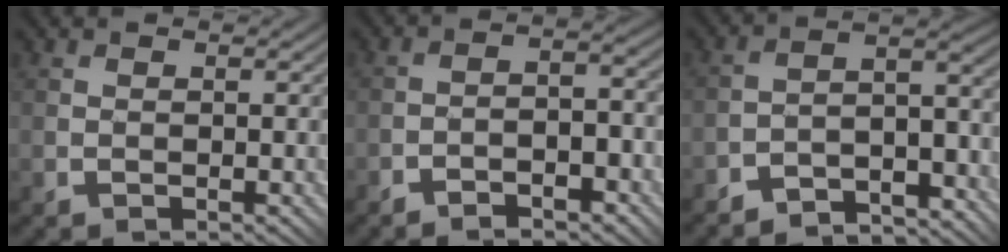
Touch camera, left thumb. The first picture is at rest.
{"total": 5.2, "force": [-3.3, 1.8, 3.6], "torque": [-0.054, 0.006, -0.056]}
{"total": 7.6, "force": [-6.6, 2.0, 3.2], "torque": [-0.036, 0.000, -0.120]}